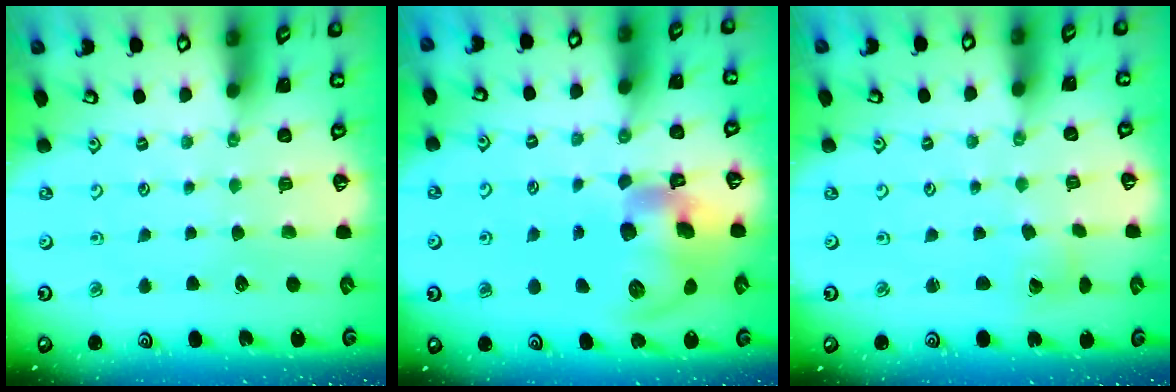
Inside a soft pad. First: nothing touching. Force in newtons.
{"total": 16.9, "press": 16.7, "slide": 3.0}
{"total": 2.7, "press": 2.7, "slide": 0.2}